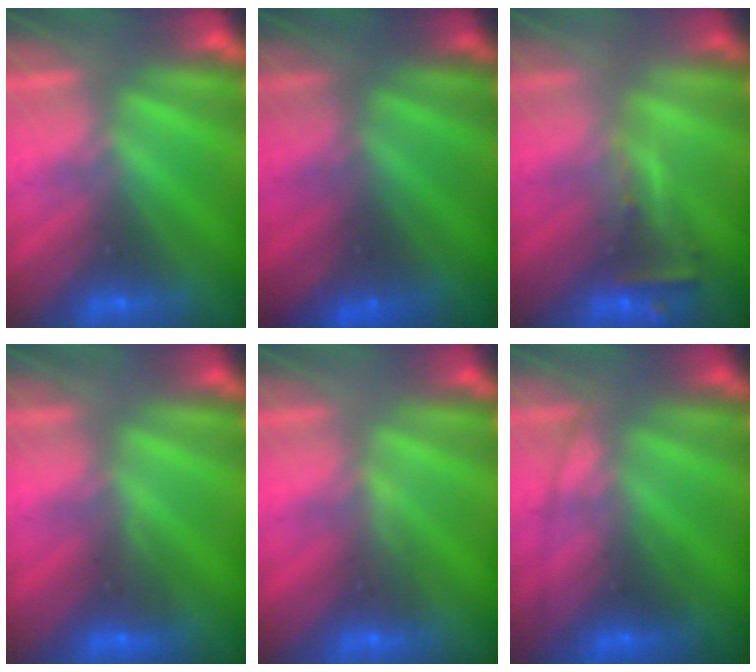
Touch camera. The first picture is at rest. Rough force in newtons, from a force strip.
{"total": 1.4}
{"total": 2.5}
{"total": 2.9}
{"total": 3.1}
{"total": 3.4}